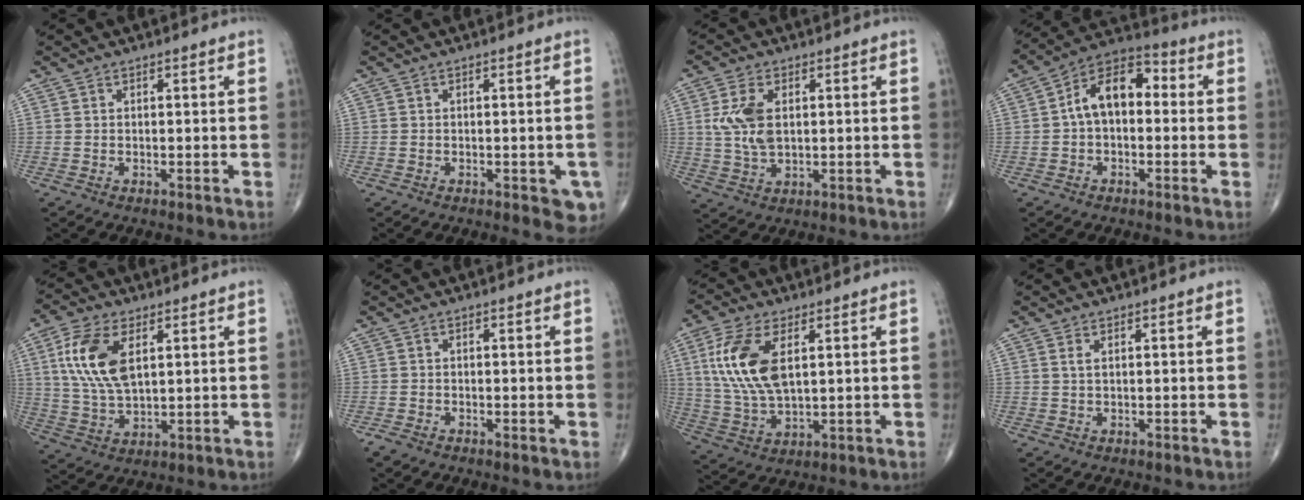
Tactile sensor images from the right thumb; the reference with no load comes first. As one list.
[{"total": 4.5, "force": [-1.7, 1.9, 3.6], "torque": [-0.022, -0.001, -0.019]}, {"total": 7.9, "force": [1.4, 4.5, 6.4], "torque": [-0.134, -0.004, 0.031]}, {"total": 11.2, "force": [0.6, 6.9, 8.8], "torque": [-0.130, 0.040, -0.005]}, {"total": 12.7, "force": [3.9, 6.5, 10.2], "torque": [-0.209, -0.008, 0.080]}, {"total": 1.8, "force": [-1.0, 1.0, 1.1], "torque": [-0.021, -0.002, -0.021]}, {"total": 13.7, "force": [3.8, 6.7, 11.4], "torque": [-0.242, -0.009, 0.082]}, {"total": 1.2, "force": [0.5, 0.4, 1.0], "torque": [-0.024, 0.005, 0.013]}]